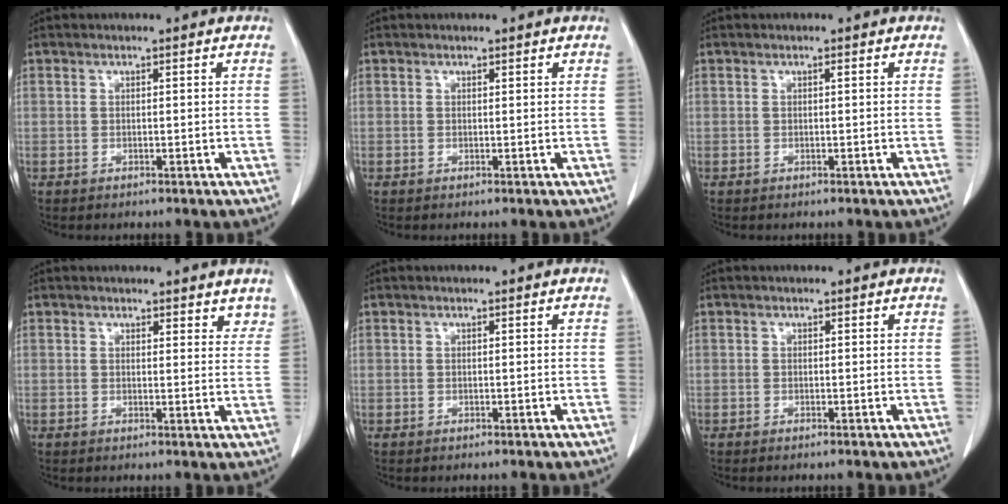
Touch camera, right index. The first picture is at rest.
{"total": 0.0}
{"total": 0.0}
{"total": 4.2, "force": [3.7, 1.7, 1.1], "torque": [0.009, -0.008, 0.034]}
{"total": 0.0}
{"total": 0.0}